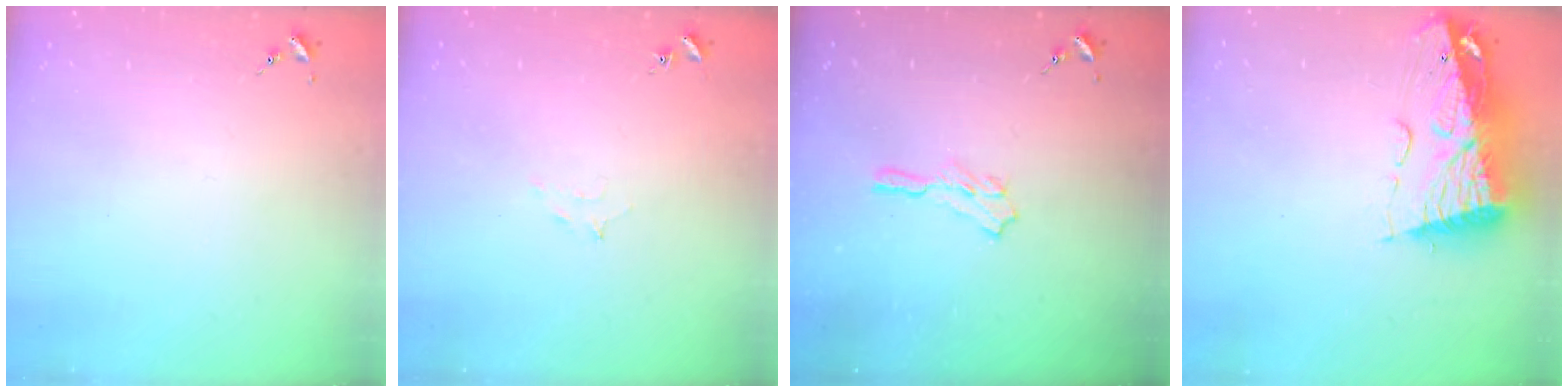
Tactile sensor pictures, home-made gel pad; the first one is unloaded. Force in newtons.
{"total": 5.3, "press": 5.1, "slide": 1.0}
{"total": 5.5, "press": 5.5, "slide": 0.6}
{"total": 12.6, "press": 12.5, "slide": 1.4}